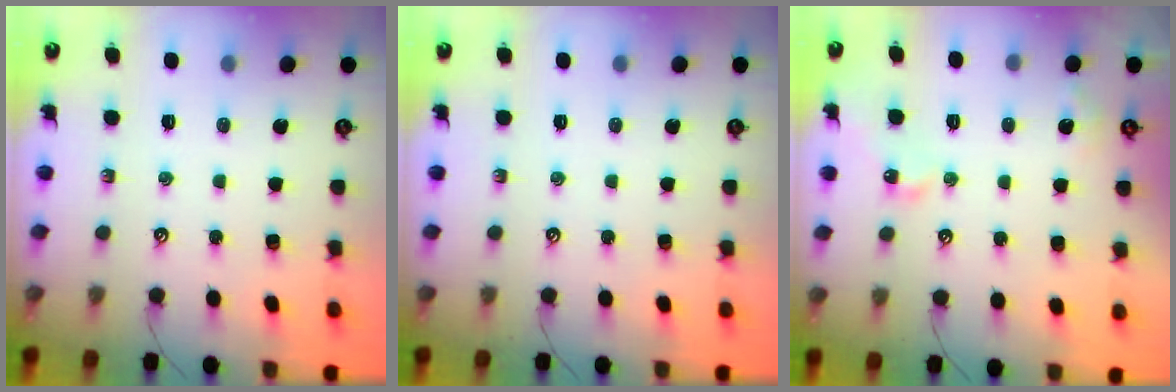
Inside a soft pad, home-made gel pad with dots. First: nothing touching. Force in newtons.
{"total": 0.0}
{"total": 5.5, "press": 5.5, "slide": 0.6}